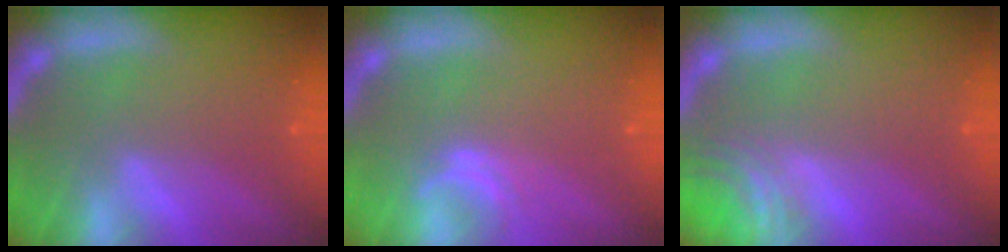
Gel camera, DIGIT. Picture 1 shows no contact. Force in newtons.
{"total": 1.5}
{"total": 3.0}